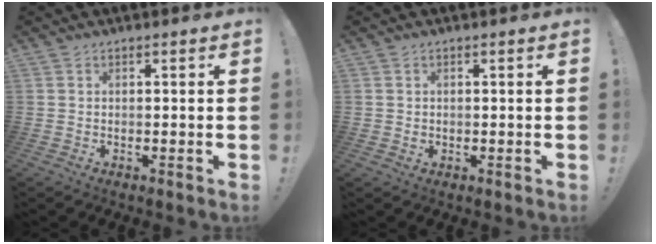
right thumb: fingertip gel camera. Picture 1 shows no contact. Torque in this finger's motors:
{"motor_torque": [-0.12, 0.03, -0.02, 0.08, 0.00]}